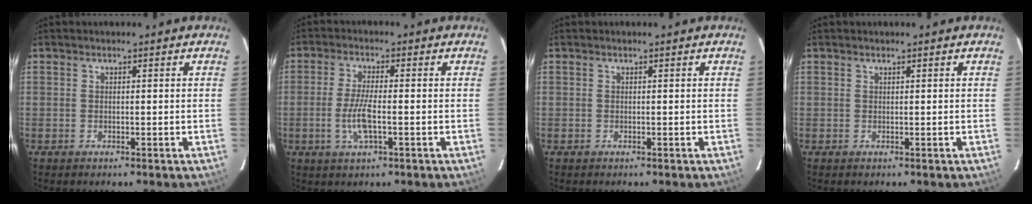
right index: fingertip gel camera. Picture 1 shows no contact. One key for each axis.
{"total": 5.9, "fx": -1.4, "fy": 1.3, "fz": 5.6, "tx": -0.114, "ty": -0.003, "tz": -0.029}
{"total": 0.0}
{"total": 0.0}